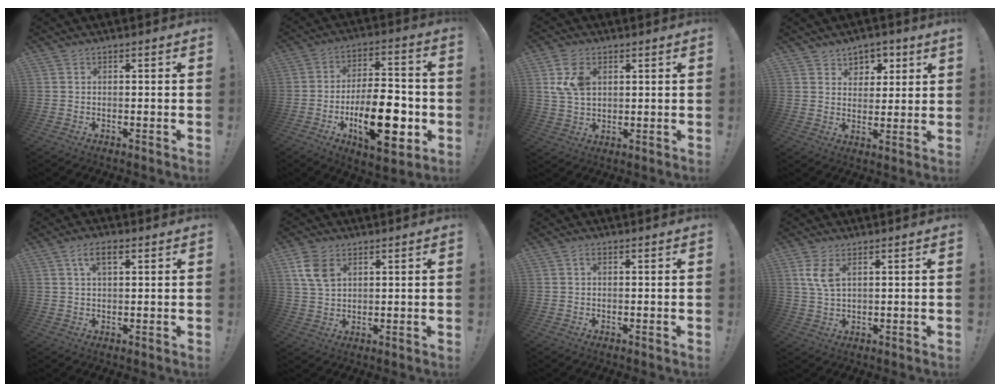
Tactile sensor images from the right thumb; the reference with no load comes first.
{"total": 20.8, "force": [-6.1, 9.4, 17.5], "torque": [-0.275, 0.025, -0.090]}
{"total": 8.9, "force": [3.0, 6.0, 5.8], "torque": [-0.126, -0.001, 0.057]}
{"total": 5.7, "force": [3.8, 4.2, 0.9], "torque": [-0.003, -0.036, 0.069]}
{"total": 5.1, "force": [2.0, 2.3, 4.1], "torque": [-0.067, -0.001, 0.034]}
{"total": 7.8, "force": [3.4, 5.1, 4.9], "torque": [-0.090, -0.002, 0.067]}
{"total": 1.0, "force": [0.3, 0.6, 0.7], "torque": [-0.008, 0.000, 0.004]}
{"total": 5.9, "force": [2.6, 2.8, 4.4], "torque": [-0.080, -0.011, 0.044]}